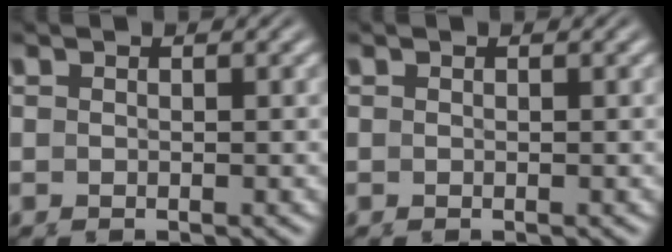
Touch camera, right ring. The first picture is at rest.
{"total": 0.0}